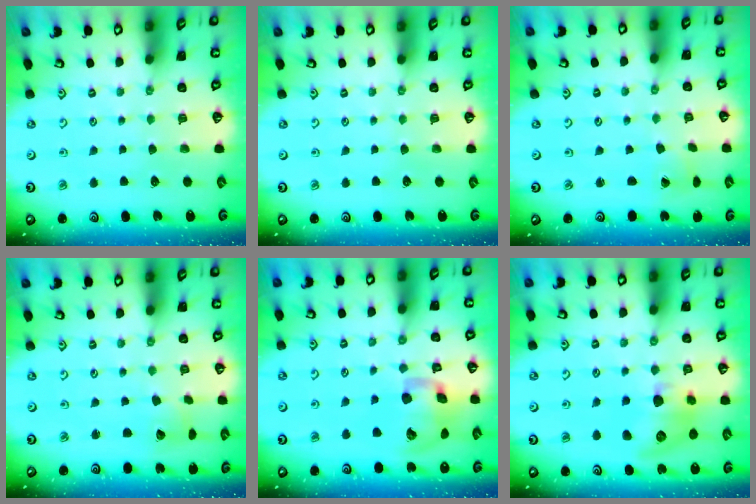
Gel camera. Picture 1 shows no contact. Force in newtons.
{"total": 0.0}
{"total": 2.5, "press": 2.5, "slide": 0.1}
{"total": 3.1, "press": 3.1, "slide": 0.4}
{"total": 14.6, "press": 14.4, "slide": 2.4}
{"total": 16.3, "press": 16.2, "slide": 1.3}